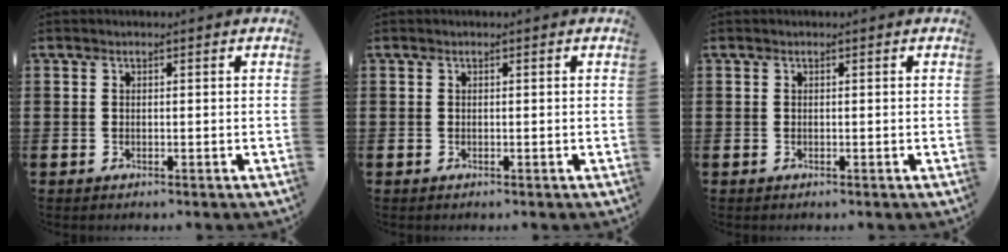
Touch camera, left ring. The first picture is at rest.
{"total": 0.0}
{"total": 0.0}